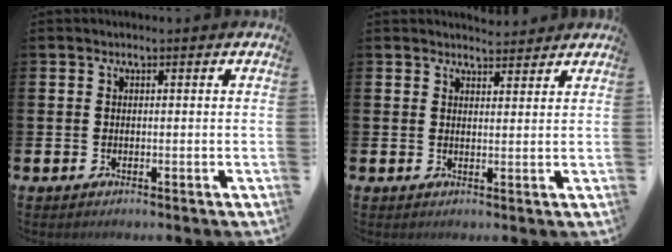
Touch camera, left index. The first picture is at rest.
{"total": 3.2, "force": [3.2, 0.5, -0.2], "torque": [0.006, -0.020, 0.057]}